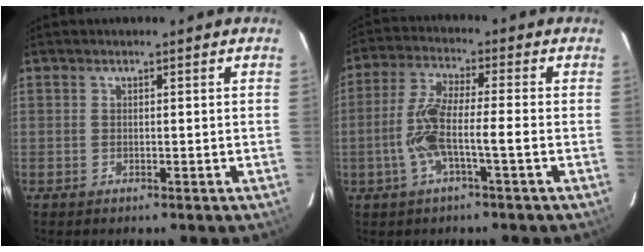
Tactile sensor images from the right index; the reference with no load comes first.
{"total": 7.8, "force": [-2.1, 0.6, 7.5], "torque": [-0.158, 0.012, -0.045]}